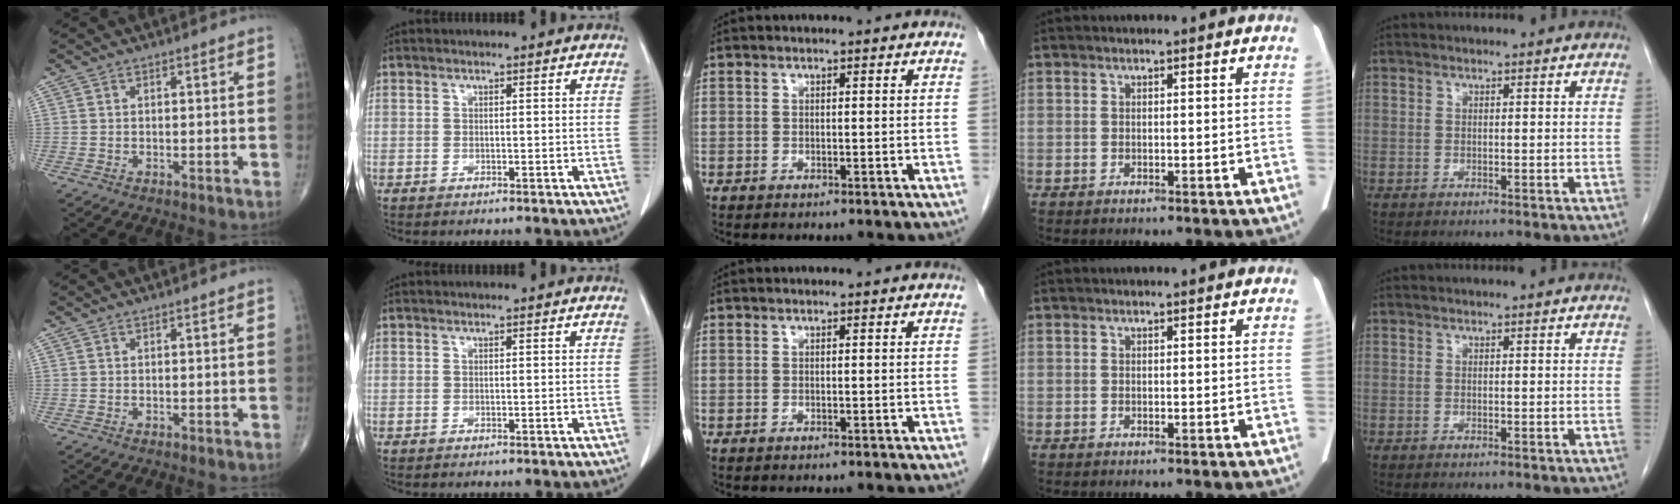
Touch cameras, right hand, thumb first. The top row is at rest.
{}